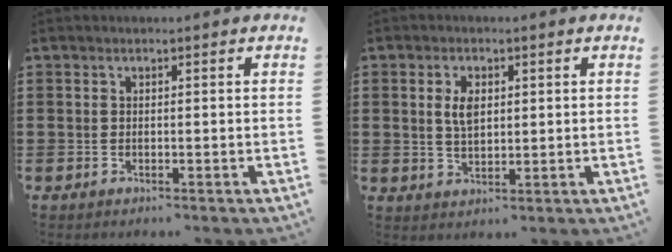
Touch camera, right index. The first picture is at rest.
{"total": 4.0, "force": [0.9, 2.2, 3.2], "torque": [-0.069, 0.011, 0.015]}